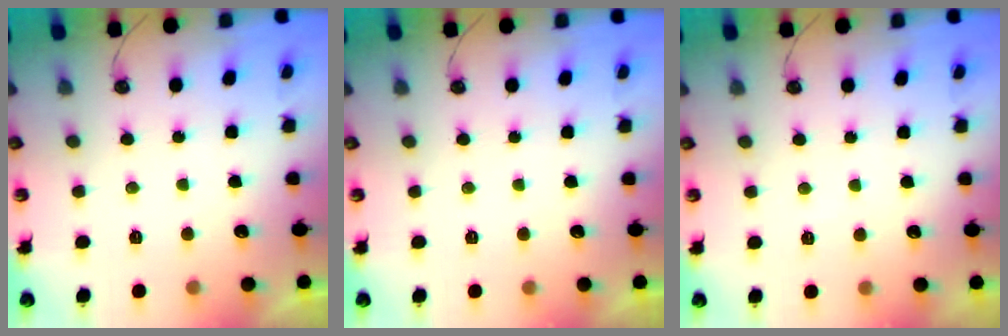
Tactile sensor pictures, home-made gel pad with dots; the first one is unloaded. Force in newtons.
{"total": 0.0}
{"total": 2.9, "press": 2.9, "slide": 0.4}